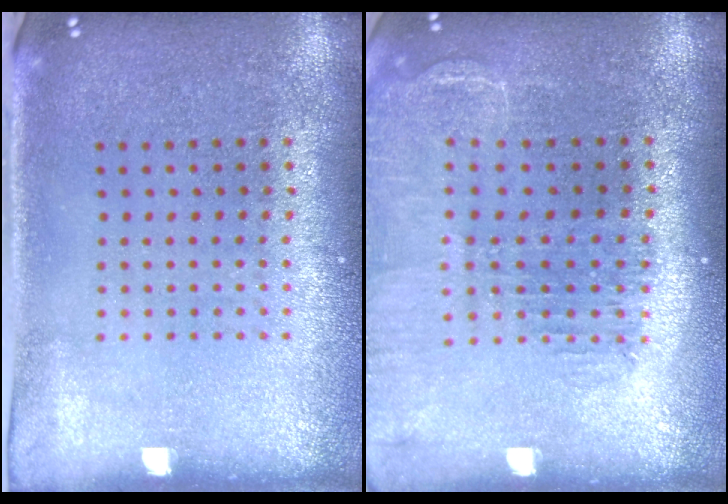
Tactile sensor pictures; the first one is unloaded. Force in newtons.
{"total": 1.5, "press": 1.4, "slide": 0.2}